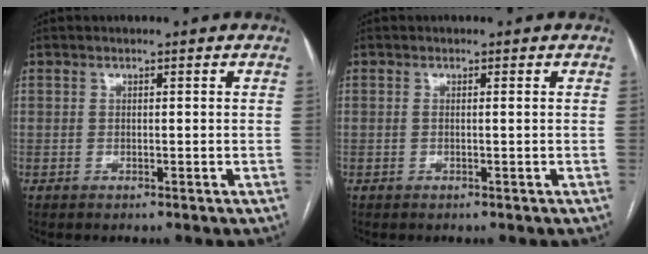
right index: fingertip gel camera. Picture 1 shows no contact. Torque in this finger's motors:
{"motor_torque": [0.05, 0.14, -0.01, 0.00]}